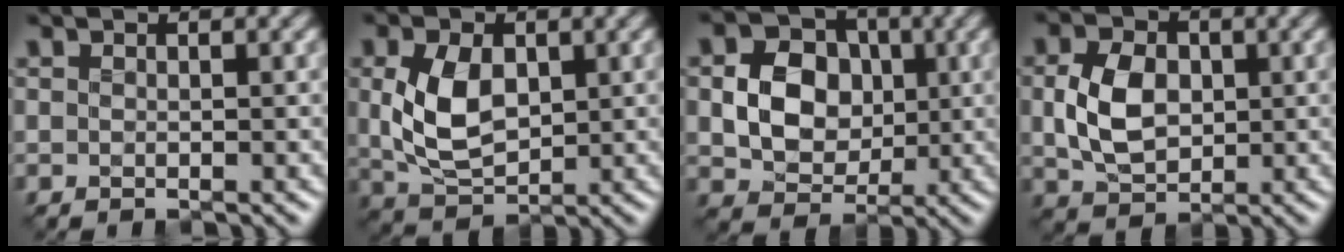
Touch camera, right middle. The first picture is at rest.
{"total": 5.5, "force": [0.1, 3.5, 4.2], "torque": [-0.092, -0.003, 0.004]}
{"total": 5.9, "force": [-0.3, 4.7, 3.5], "torque": [-0.060, 0.005, -0.015]}
{"total": 5.0, "force": [-0.3, 3.6, 3.5], "torque": [-0.076, -0.003, -0.009]}